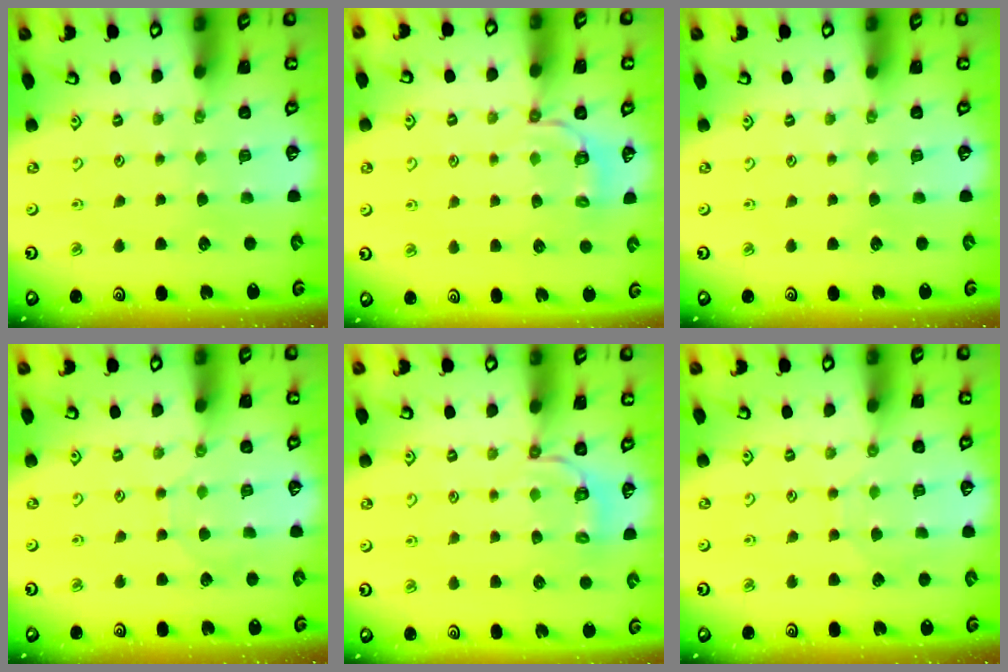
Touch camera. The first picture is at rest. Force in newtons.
{"total": 3.9, "press": 3.5, "slide": 1.7}
{"total": 0.0}
{"total": 2.8, "press": 2.8, "slide": 0.3}
{"total": 3.9, "press": 3.5, "slide": 1.7}
{"total": 5.2, "press": 5.2, "slide": 0.7}